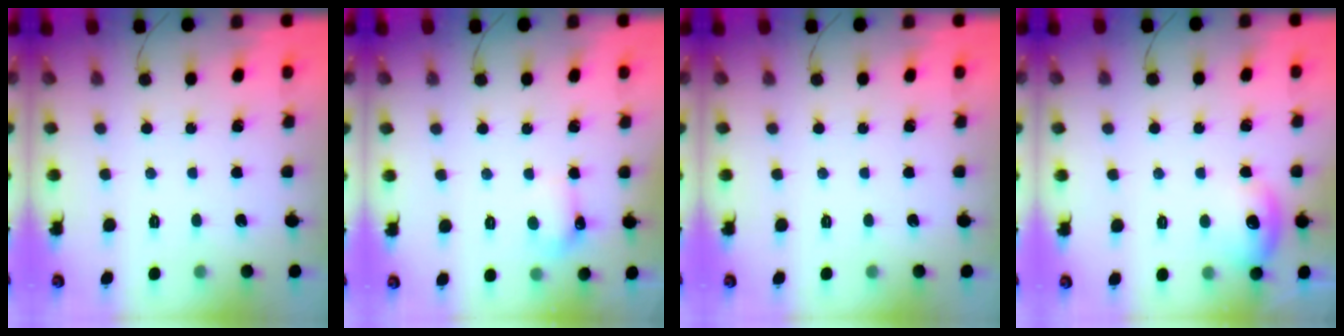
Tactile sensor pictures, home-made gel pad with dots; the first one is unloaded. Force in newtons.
{"total": 5.6, "press": 5.4, "slide": 1.6}
{"total": 0.0}
{"total": 9.1, "press": 9.0, "slide": 1.3}